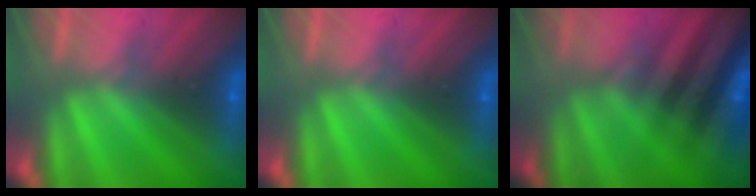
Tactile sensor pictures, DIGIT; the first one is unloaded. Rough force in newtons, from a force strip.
{"total": 0.0}
{"total": 2.9}